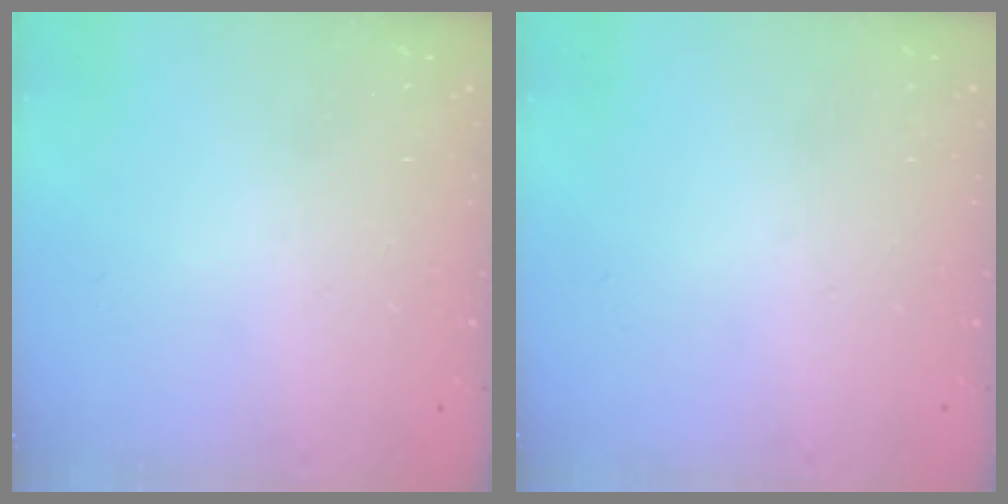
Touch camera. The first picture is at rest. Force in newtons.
{"total": 0.0}